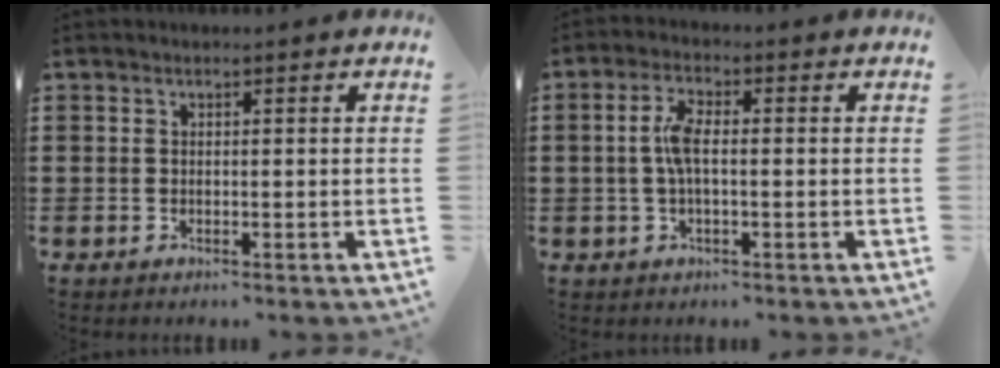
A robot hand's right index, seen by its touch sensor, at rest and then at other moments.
{"total": 4.7, "force": [-0.1, 1.6, 4.4], "torque": [-0.097, 0.001, -0.008]}